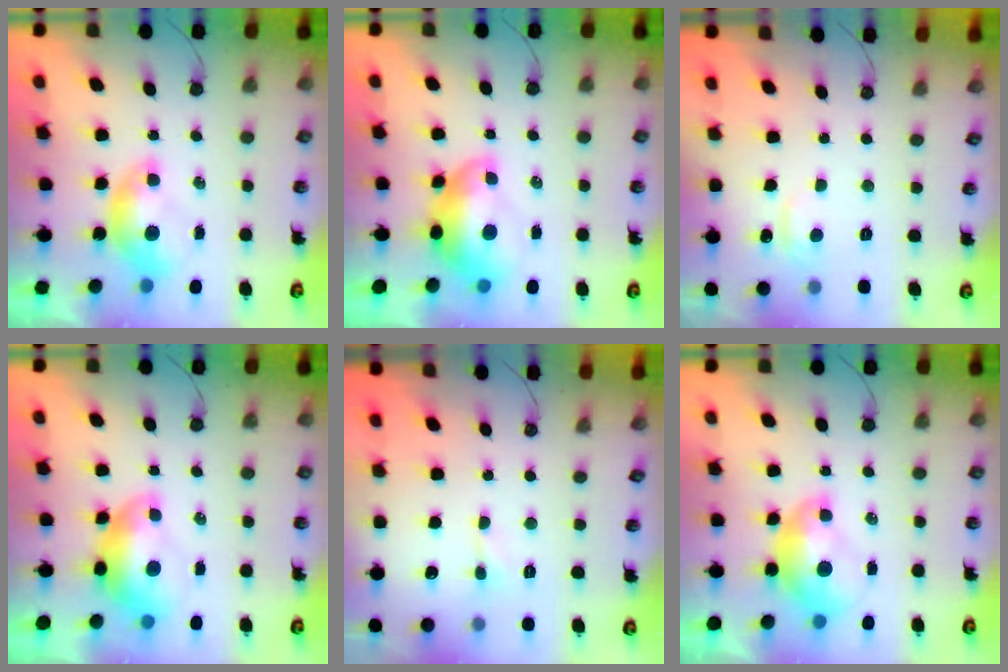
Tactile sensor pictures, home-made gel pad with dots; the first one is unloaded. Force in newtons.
{"total": 2.9, "press": 2.8, "slide": 0.7}
{"total": 0.8, "press": 0.2, "slide": 0.8}
{"total": 1.9, "press": 1.8, "slide": 0.7}
{"total": 0.0}
{"total": 2.0, "press": 2.0, "slide": 0.2}